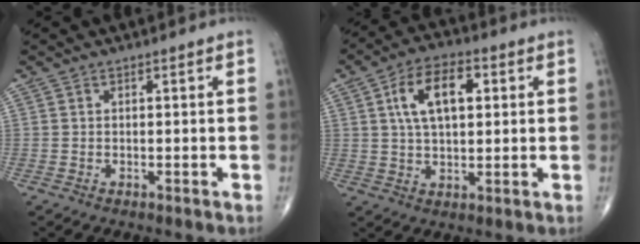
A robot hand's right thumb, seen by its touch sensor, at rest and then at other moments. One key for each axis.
{"total": 11.0, "fx": 2.9, "fy": 5.8, "fz": 8.9, "tx": -0.144, "ty": 0.010, "tz": 0.046}